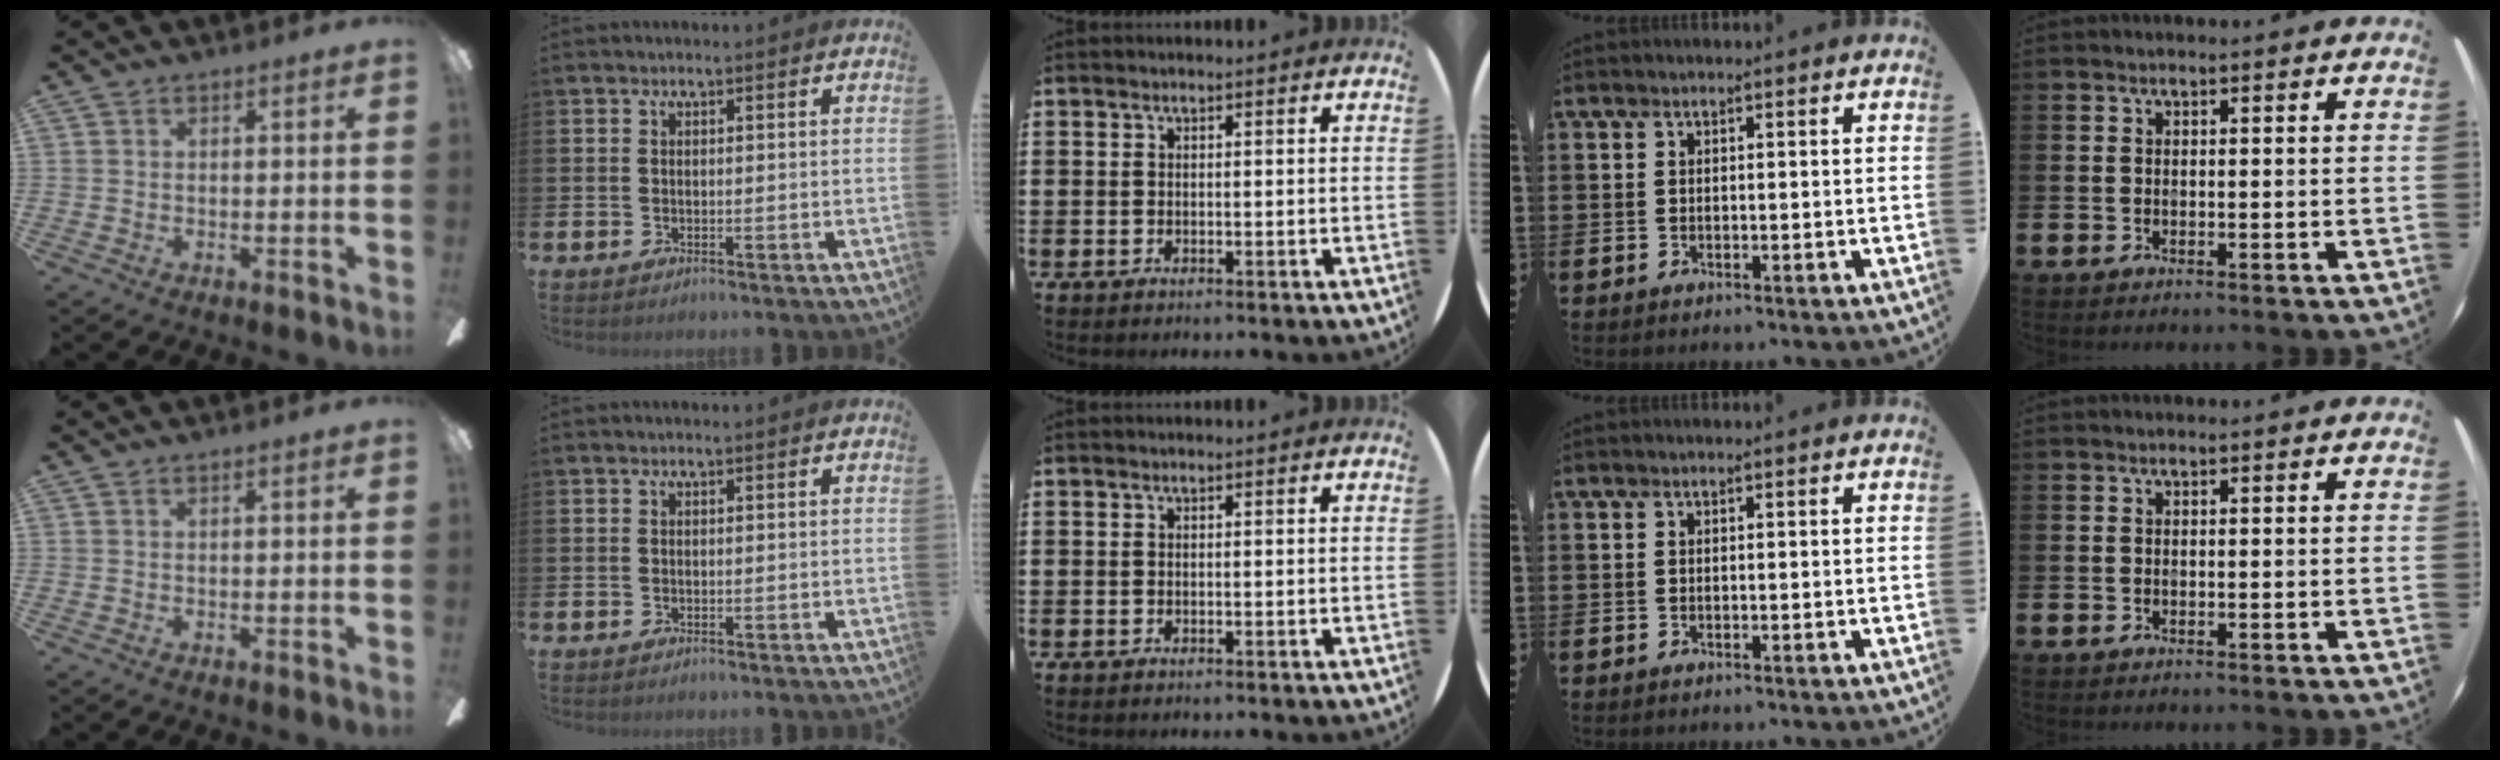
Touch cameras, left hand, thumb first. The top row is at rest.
{}